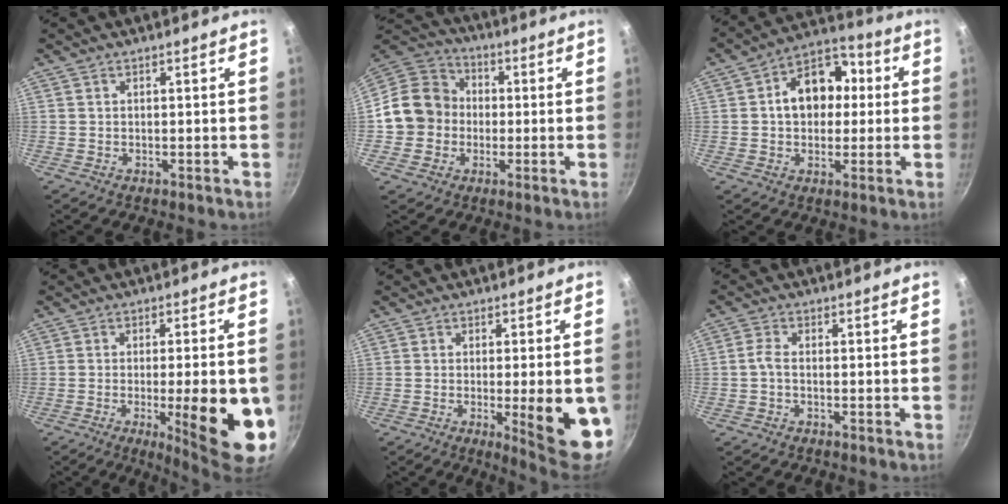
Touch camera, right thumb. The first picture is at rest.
{"total": 13.0, "force": [-1.0, 11.7, 5.5], "torque": [-0.066, 0.037, -0.036]}
{"total": 13.3, "force": [1.4, 9.9, 8.8], "torque": [-0.085, 0.029, 0.006]}
{"total": 16.2, "force": [-3.9, 3.9, 15.3], "torque": [-0.192, 0.002, -0.045]}
{"total": 13.1, "force": [-2.6, 2.9, 12.5], "torque": [-0.144, -0.002, -0.026]}
{"total": 2.2, "force": [-0.7, 1.0, 1.8], "torque": [-0.049, 0.011, -0.022]}